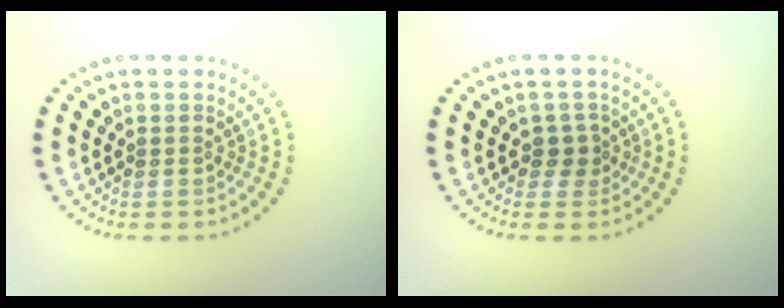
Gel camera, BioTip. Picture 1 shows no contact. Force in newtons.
{"total": 1.6, "press": 1.3, "slide": 0.9}